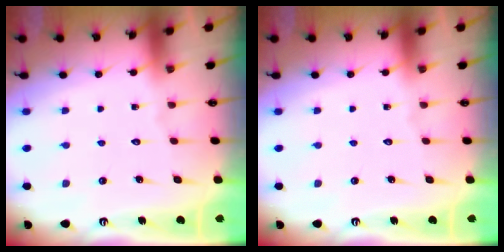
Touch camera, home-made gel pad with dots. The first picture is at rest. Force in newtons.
{"total": 0.0}